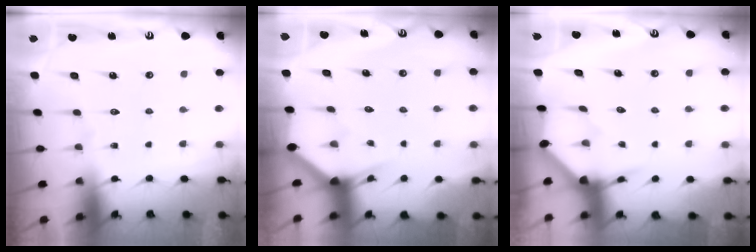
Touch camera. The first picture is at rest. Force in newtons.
{"total": 3.0, "press": 3.0, "slide": 0.1}
{"total": 5.2, "press": 5.1, "slide": 0.4}